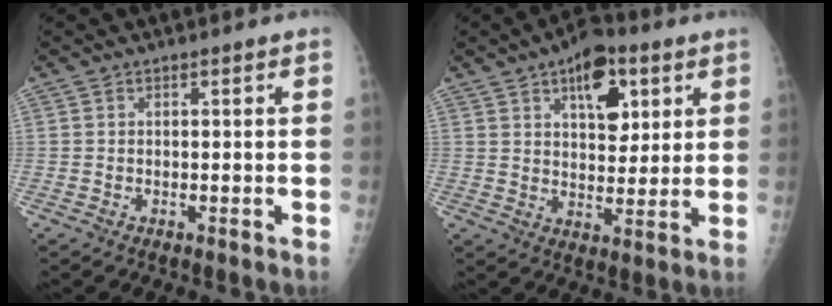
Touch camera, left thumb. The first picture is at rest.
{"total": 11.6, "force": [5.3, 6.3, 8.2], "torque": [-0.083, -0.019, 0.078]}